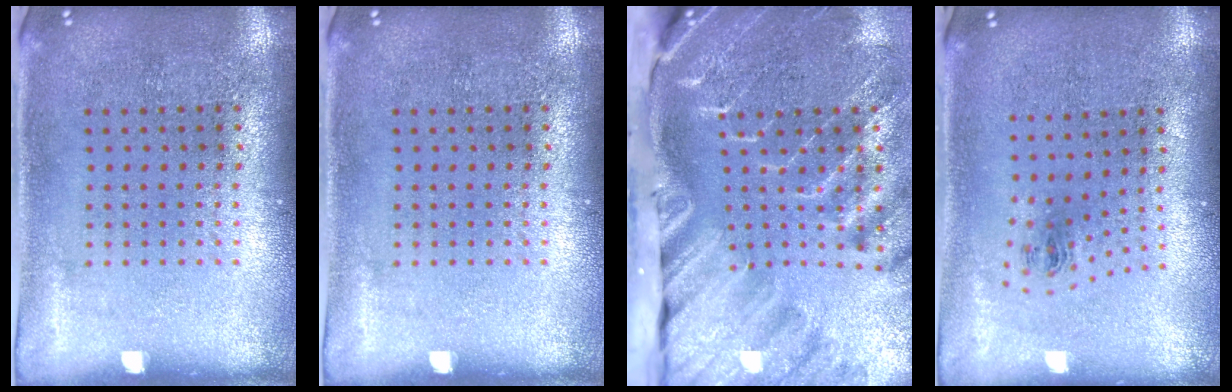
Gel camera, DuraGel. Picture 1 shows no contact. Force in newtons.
{"total": 0.0}
{"total": 4.5, "press": 3.2, "slide": 3.2}
{"total": 1.0, "press": 0.4, "slide": 0.9}